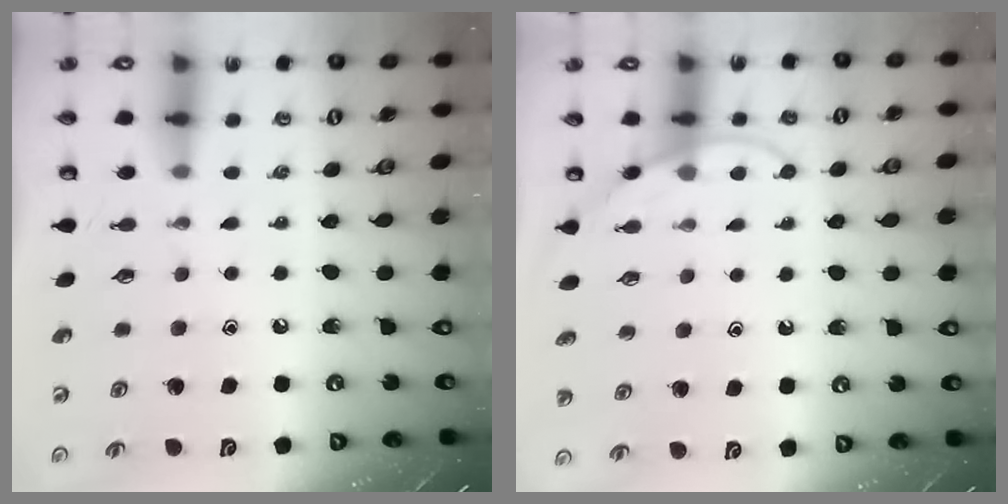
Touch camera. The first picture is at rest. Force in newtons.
{"total": 6.9, "press": 6.8, "slide": 0.6}